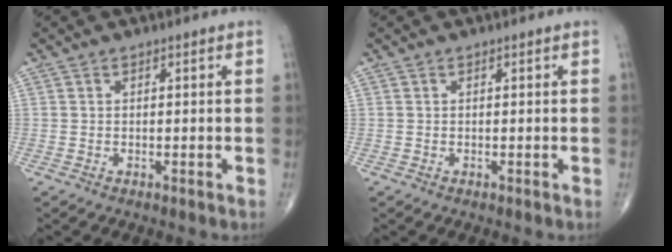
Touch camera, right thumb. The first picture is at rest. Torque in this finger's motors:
{"motor_torque": [0.01, -0.15, 0.13, 0.13, -0.02]}